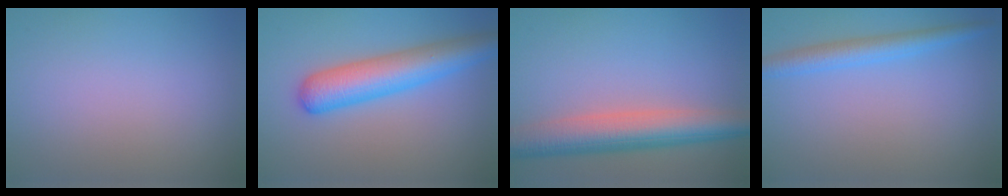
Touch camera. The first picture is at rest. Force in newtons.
{"total": 6.3, "press": 6.3, "slide": 0.3}
{"total": 6.9, "press": 6.9, "slide": 0.4}
{"total": 2.9, "press": 2.9, "slide": 0.1}